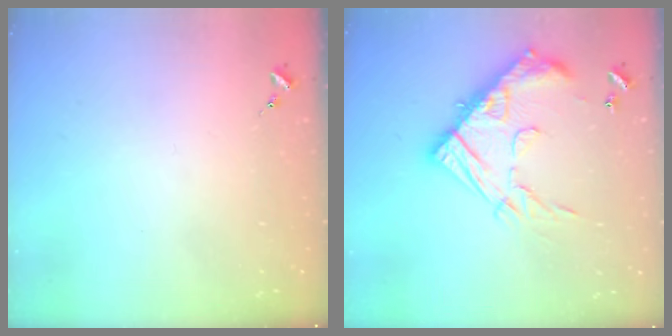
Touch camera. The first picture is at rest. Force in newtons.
{"total": 19.3, "press": 19.2, "slide": 1.6}